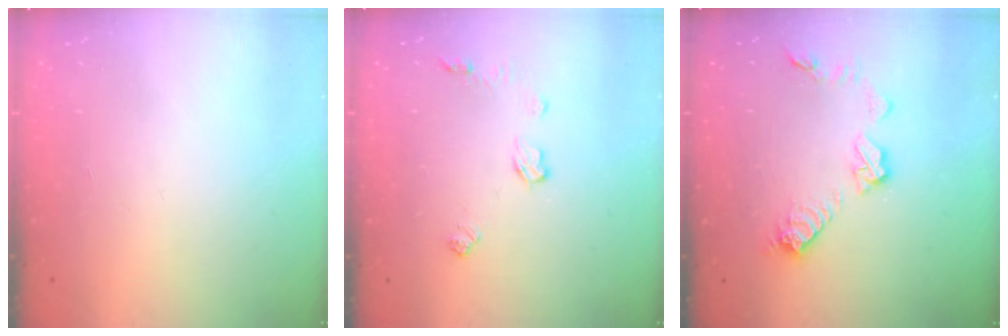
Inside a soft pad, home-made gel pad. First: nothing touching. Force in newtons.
{"total": 7.2, "press": 7.2, "slide": 0.7}
{"total": 10.8, "press": 10.8, "slide": 0.6}